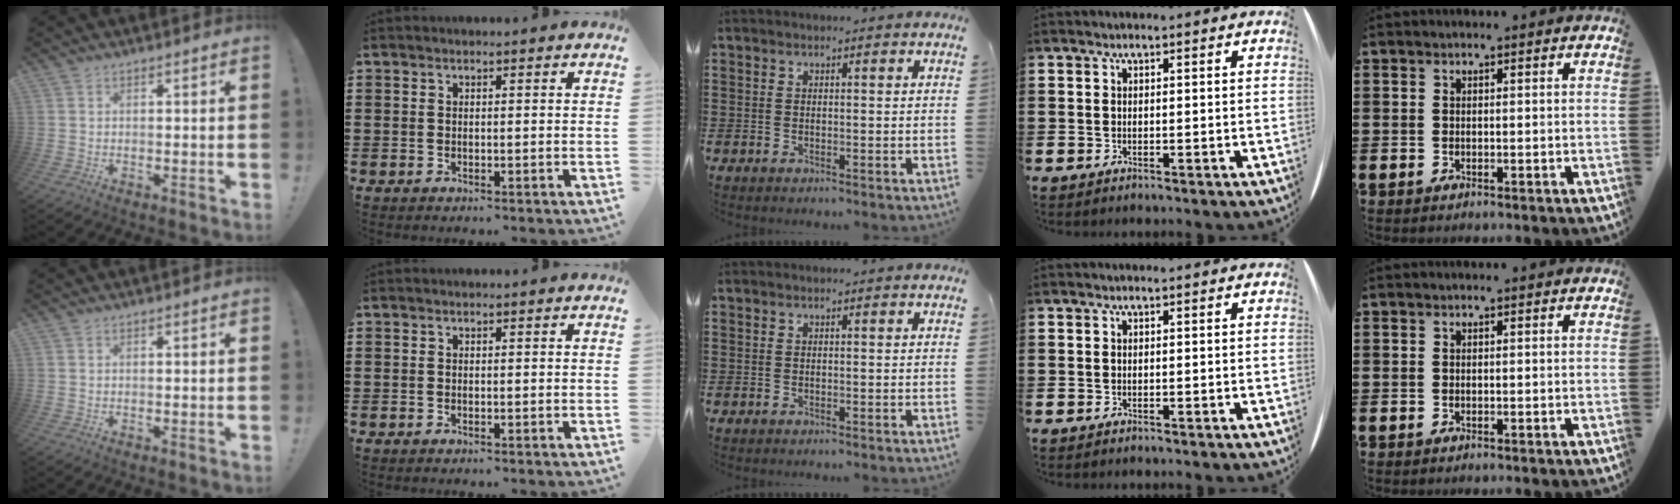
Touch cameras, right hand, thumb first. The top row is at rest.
{}